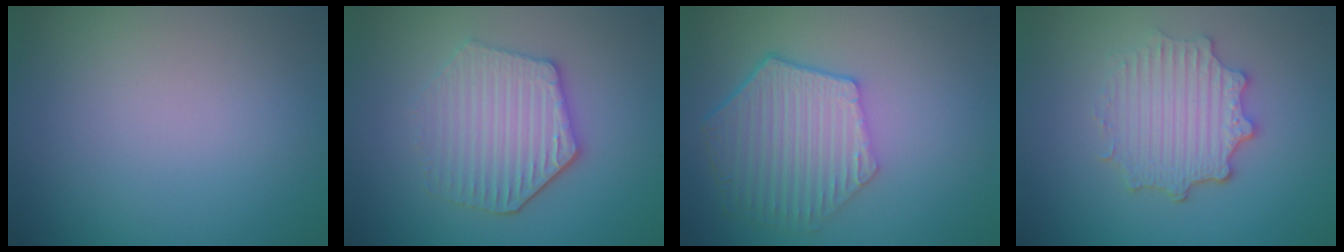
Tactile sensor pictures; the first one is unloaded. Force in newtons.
{"total": 4.4, "press": 4.0, "slide": 1.8}
{"total": 6.3, "press": 4.8, "slide": 4.0}
{"total": 4.4, "press": 3.6, "slide": 2.5}